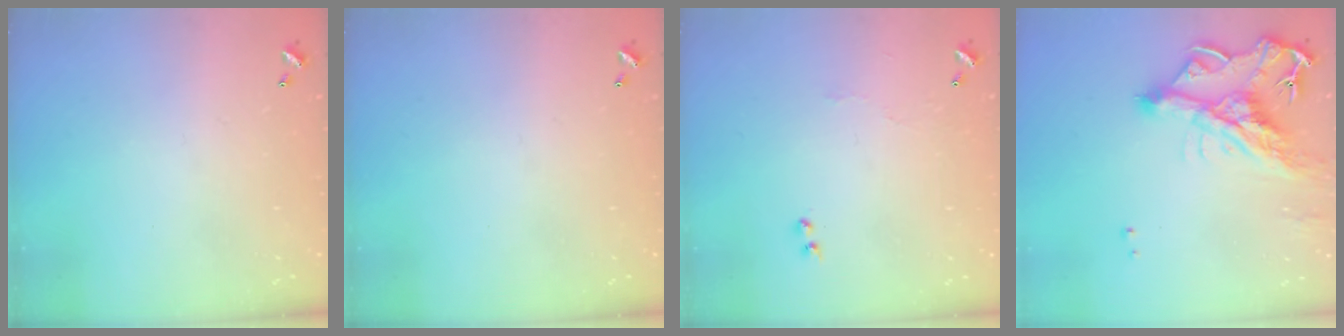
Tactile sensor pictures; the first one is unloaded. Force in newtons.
{"total": 0.0}
{"total": 3.0, "press": 2.9, "slide": 0.6}
{"total": 12.8, "press": 12.7, "slide": 1.9}